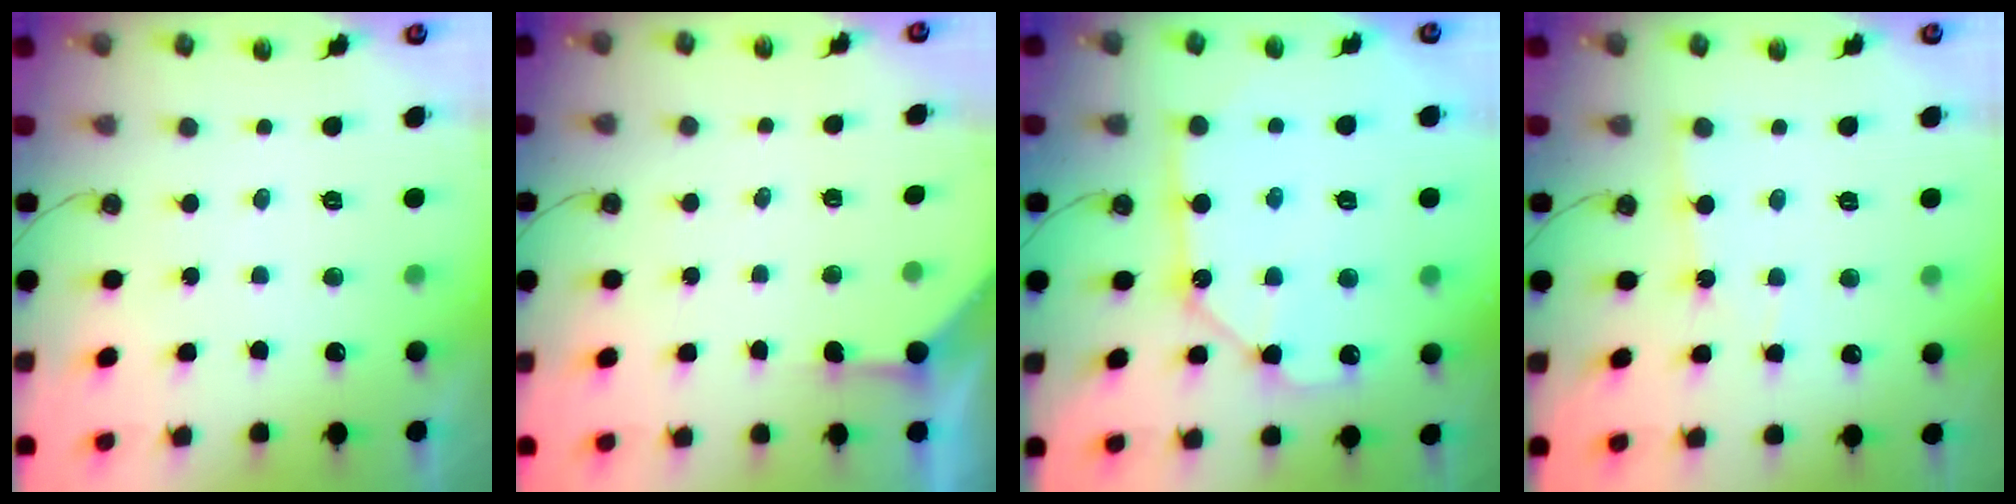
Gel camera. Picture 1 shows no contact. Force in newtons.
{"total": 2.8, "press": 2.8, "slide": 0.4}
{"total": 12.4, "press": 12.3, "slide": 1.7}
{"total": 1.3, "press": 1.3, "slide": 0.2}